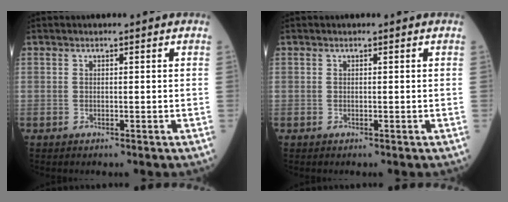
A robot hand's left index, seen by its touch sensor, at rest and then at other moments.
{"total": 0.0}